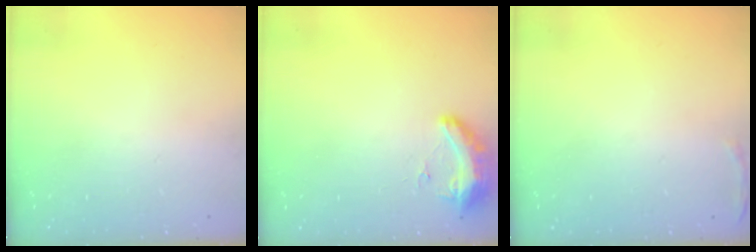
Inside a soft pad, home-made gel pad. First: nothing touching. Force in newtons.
{"total": 14.6, "press": 10.5, "slide": 10.2}
{"total": 5.2, "press": 5.1, "slide": 1.2}